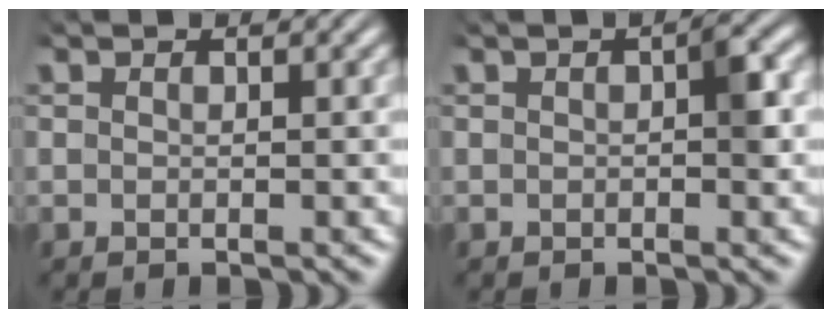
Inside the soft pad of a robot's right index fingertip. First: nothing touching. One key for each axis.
{"total": 1.5, "fx": 0.0, "fy": 0.2, "fz": 1.4, "tx": -0.017, "ty": 0.002, "tz": 0.001}